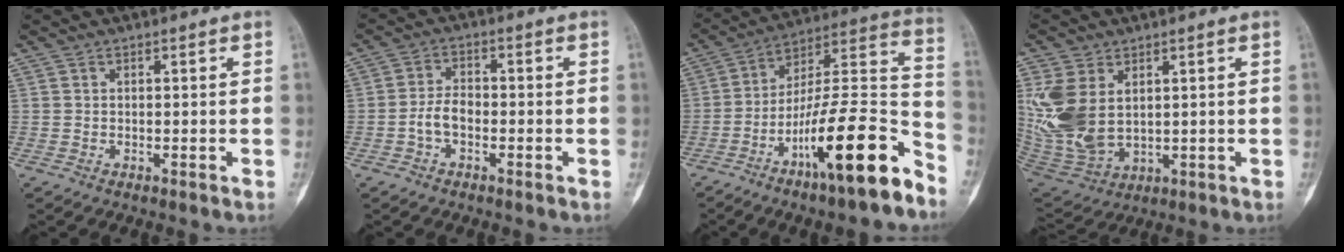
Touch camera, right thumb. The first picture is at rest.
{"total": 4.1, "force": [-1.5, 2.5, 2.9], "torque": [-0.048, 0.020, -0.034]}
{"total": 21.7, "force": [-12.7, 4.5, 17.0], "torque": [-0.266, 0.088, -0.213]}
{"total": 13.9, "force": [2.9, 9.0, 10.1], "torque": [-0.215, -0.015, 0.078]}